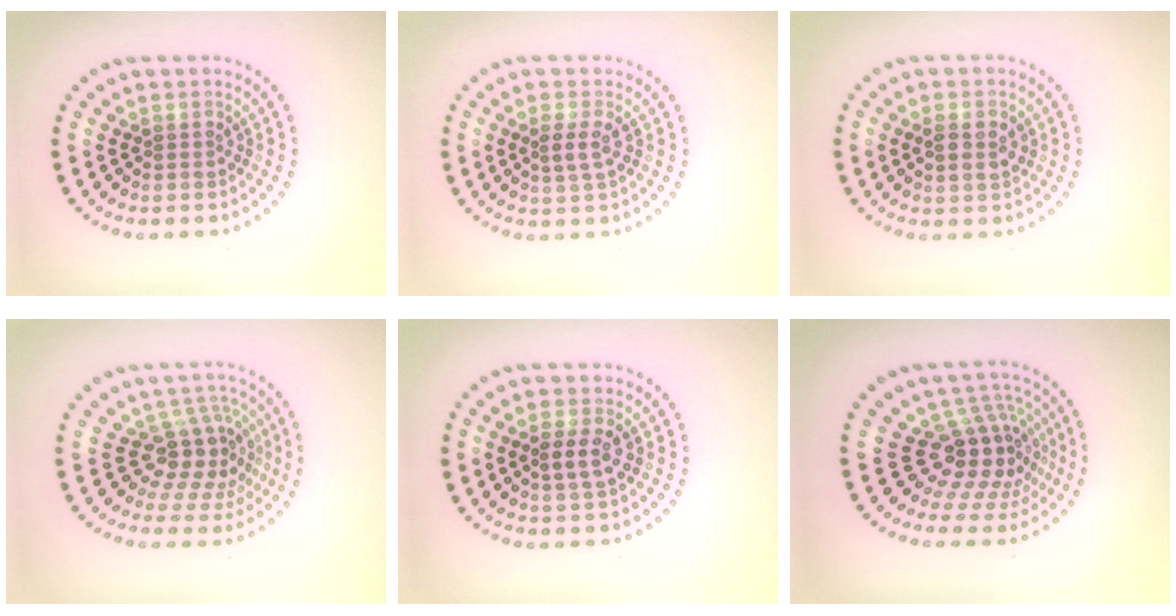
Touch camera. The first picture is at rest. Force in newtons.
{"total": 1.7, "press": 1.6, "slide": 0.6}
{"total": 1.9, "press": 1.9, "slide": 0.3}
{"total": 4.1, "press": 3.1, "slide": 2.8}
{"total": 2.2, "press": 2.2, "slide": 0.5}
{"total": 5.1, "press": 3.6, "slide": 3.6}